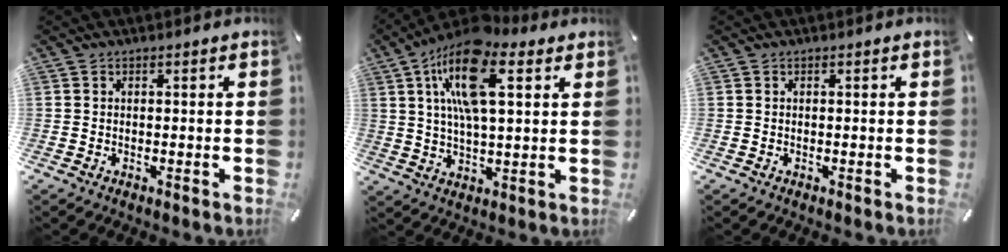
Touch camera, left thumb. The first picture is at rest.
{"total": 16.7, "force": [6.9, 7.4, 13.3], "torque": [-0.248, -0.008, 0.115]}
{"total": 0.0}